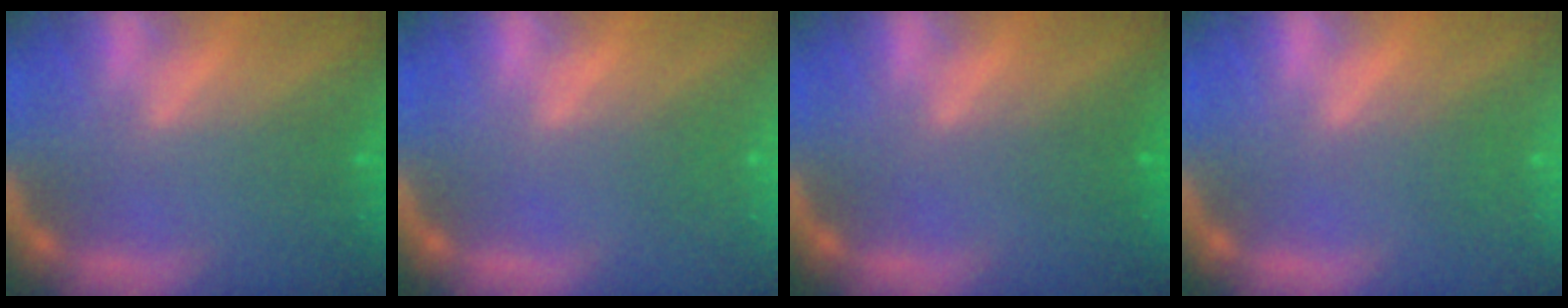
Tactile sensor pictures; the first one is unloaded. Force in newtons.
{"total": 1.0}
{"total": 1.5}
{"total": 1.5}